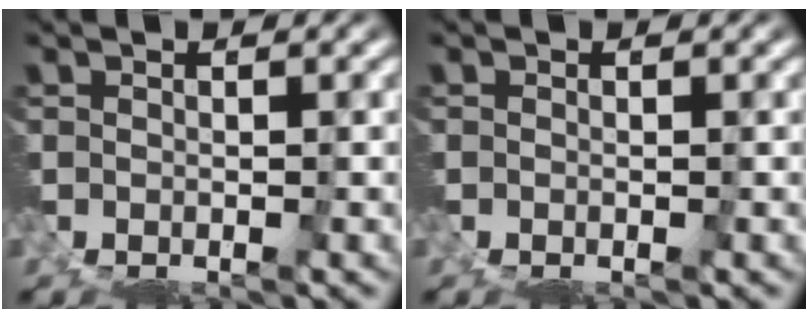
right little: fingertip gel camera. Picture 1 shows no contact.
{"total": 0.0}